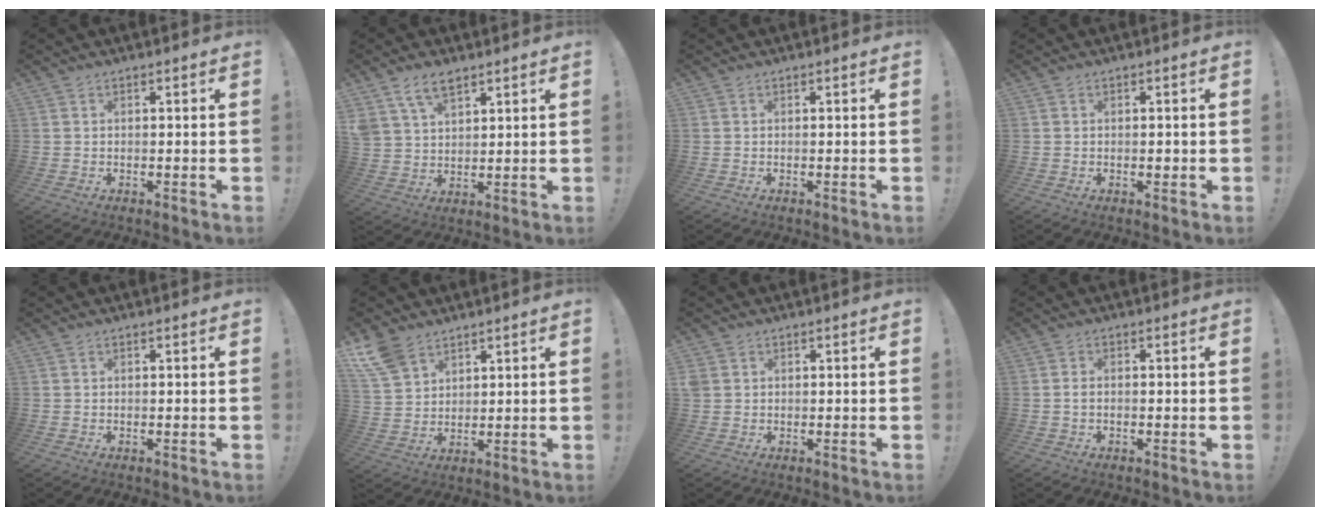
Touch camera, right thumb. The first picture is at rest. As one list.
[{"total": 8.0, "force": [5.4, 4.3, 4.1], "torque": [-0.075, -0.020, 0.103]}, {"total": 0.0}, {"total": 0.6, "force": [-0.3, 0.4, 0.4], "torque": [-0.006, 0.002, -0.005]}, {"total": 0.0}, {"total": 8.6, "force": [6.4, 5.0, 3.1], "torque": [-0.073, -0.035, 0.128]}, {"total": 1.9, "force": [0.7, 1.6, 0.8], "torque": [-0.009, 0.002, 0.014]}, {"total": 1.3, "force": [-0.6, 0.6, 1.1], "torque": [-0.022, 0.005, -0.010]}]